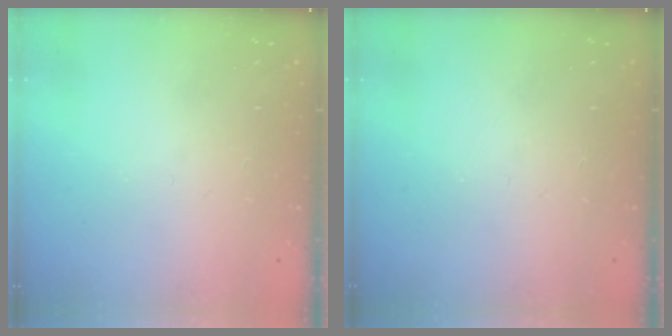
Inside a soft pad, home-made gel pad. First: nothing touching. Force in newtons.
{"total": 0.0}